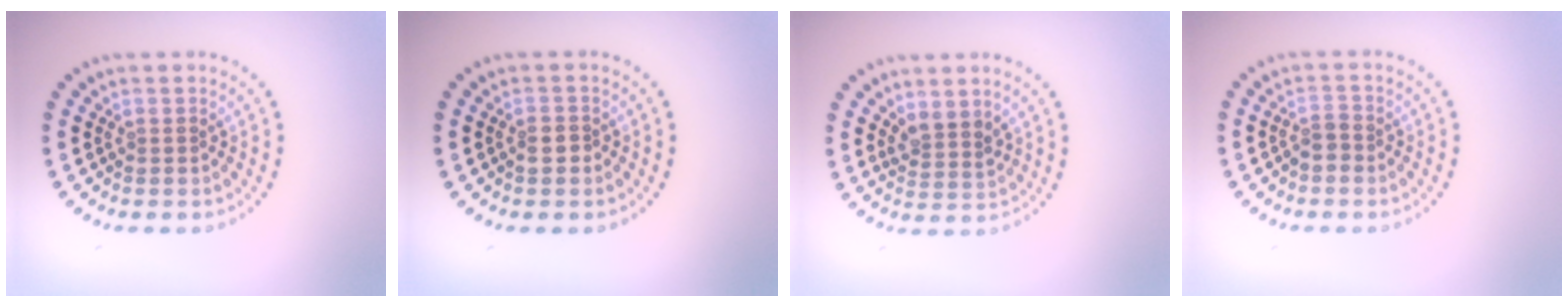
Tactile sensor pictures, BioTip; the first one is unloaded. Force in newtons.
{"total": 1.3, "press": 1.2, "slide": 0.5}
{"total": 2.2, "press": 1.8, "slide": 1.3}
{"total": 1.6, "press": 1.3, "slide": 0.9}